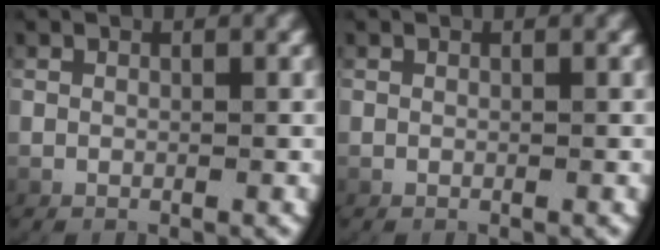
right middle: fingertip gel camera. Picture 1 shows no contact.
{"total": 0.0}